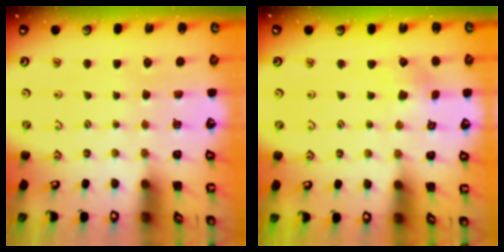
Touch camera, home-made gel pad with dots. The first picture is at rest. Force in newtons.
{"total": 1.4, "press": 1.4, "slide": 0.2}